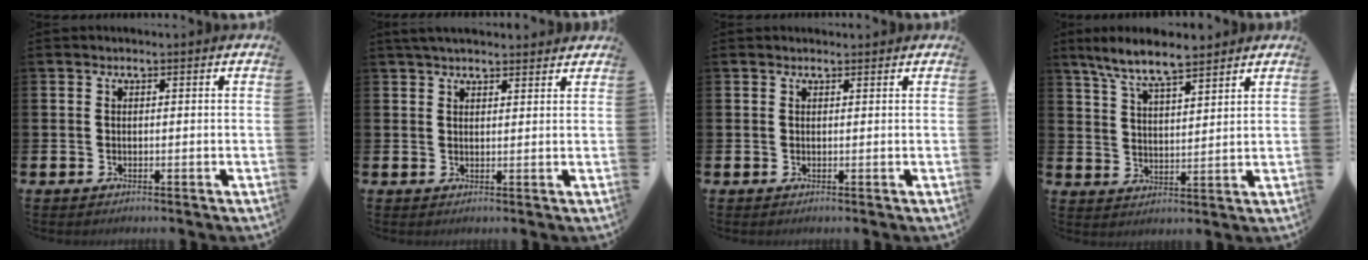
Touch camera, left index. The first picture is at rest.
{"total": 3.2, "force": [3.0, 0.6, 0.8], "torque": [-0.018, -0.007, 0.055]}
{"total": 0.6, "force": [0.6, 0.2, 0.0], "torque": [0.012, -0.004, 0.008]}
{"total": 8.0, "force": [7.2, 1.2, 3.1], "torque": [-0.088, -0.022, 0.133]}